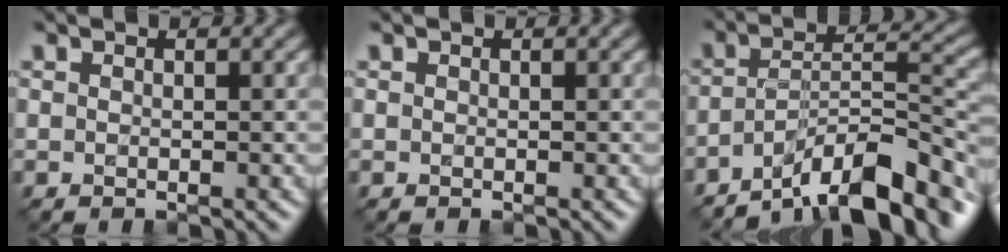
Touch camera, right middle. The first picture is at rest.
{"total": 0.0}
{"total": 11.2, "force": [-8.3, 3.0, 7.0], "torque": [-0.100, 0.018, -0.150]}